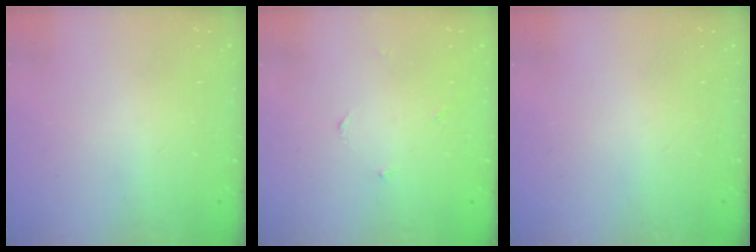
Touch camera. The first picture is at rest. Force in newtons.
{"total": 1.5, "press": 1.5, "slide": 0.2}
{"total": 0.0}